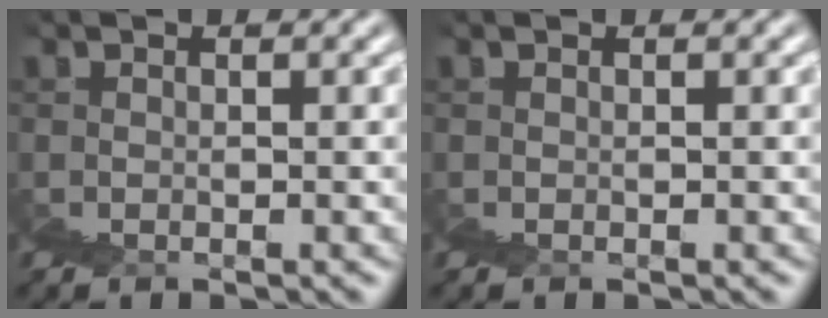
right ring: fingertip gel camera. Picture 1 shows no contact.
{"total": 0.0}